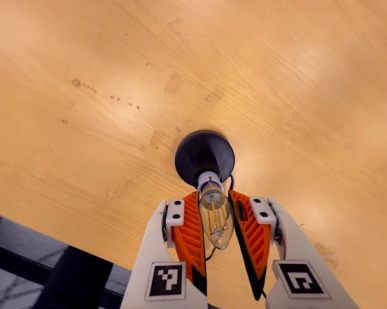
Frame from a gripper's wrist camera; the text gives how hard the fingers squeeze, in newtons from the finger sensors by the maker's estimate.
{"total": 12.6, "left": 12.7, "right": 12.5}